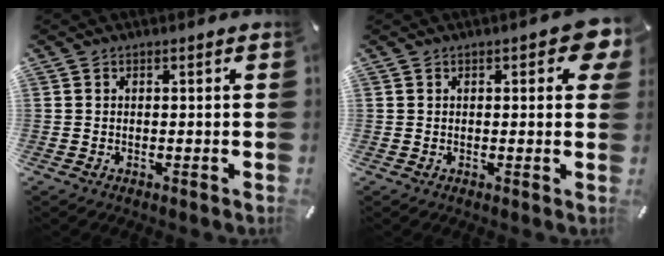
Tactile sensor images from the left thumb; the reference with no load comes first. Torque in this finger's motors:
{"motor_torque": [0.49, 0.16, 0.13, -0.03, 0.05]}